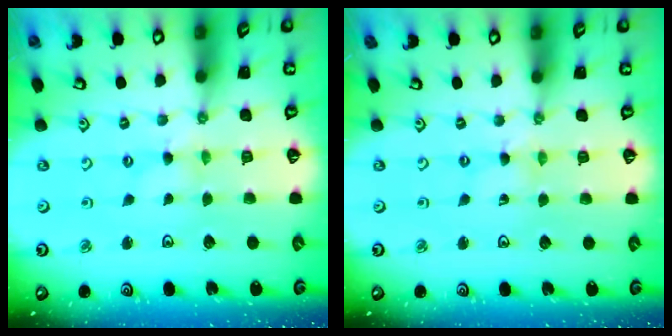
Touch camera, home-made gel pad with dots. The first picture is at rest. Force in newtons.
{"total": 0.0}